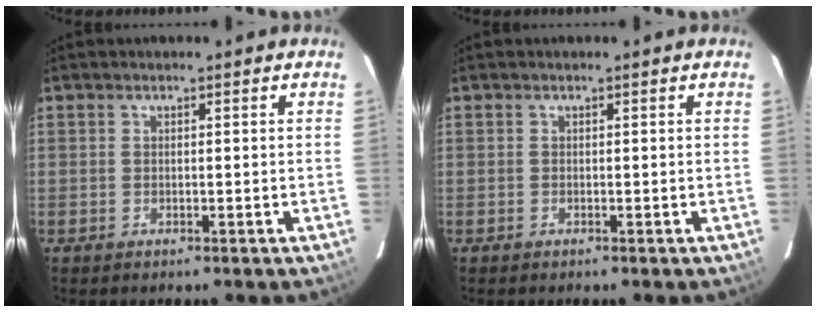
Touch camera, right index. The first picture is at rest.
{"total": 0.0}